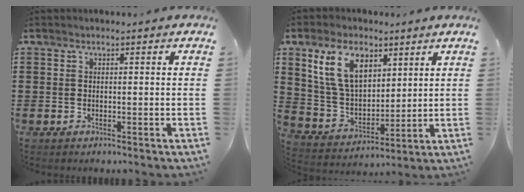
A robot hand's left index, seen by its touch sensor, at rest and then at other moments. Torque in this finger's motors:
{"motor_torque": [0.17, -0.09, -0.47, -0.21]}